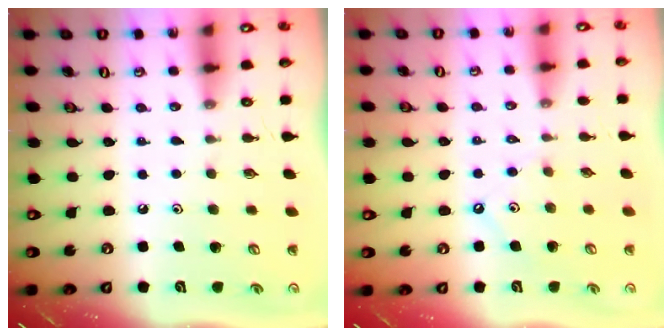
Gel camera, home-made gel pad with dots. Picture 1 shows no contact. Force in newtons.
{"total": 1.9, "press": 1.9, "slide": 0.3}